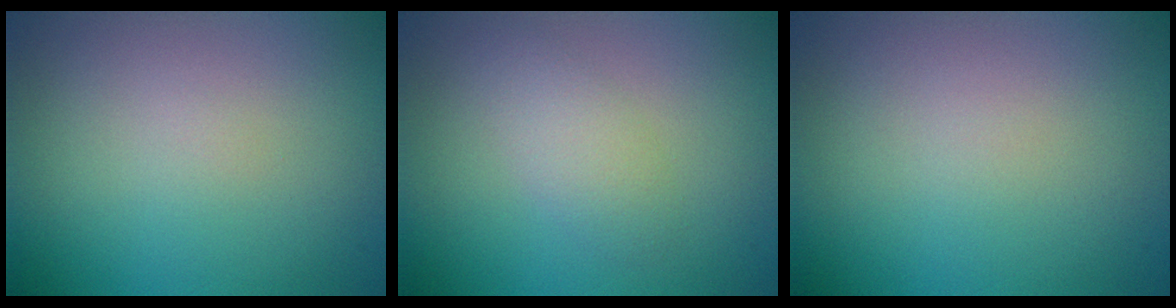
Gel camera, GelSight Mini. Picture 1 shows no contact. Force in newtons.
{"total": 2.1, "press": 2.1, "slide": 0.0}
{"total": 0.0}